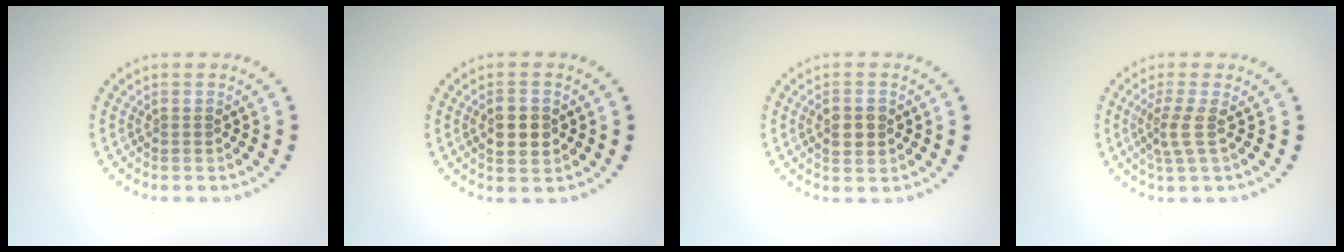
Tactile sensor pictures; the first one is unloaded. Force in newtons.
{"total": 3.0, "press": 3.0, "slide": 0.1}
{"total": 2.6, "press": 2.6, "slide": 0.2}
{"total": 2.3, "press": 1.6, "slide": 1.5}